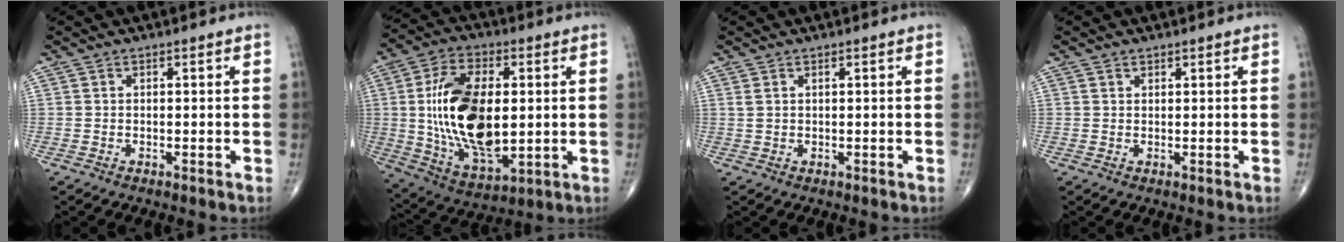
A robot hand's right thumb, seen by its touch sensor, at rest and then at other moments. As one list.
[{"total": 21.1, "force": [1.1, 11.2, 17.8], "torque": [-0.320, -0.010, 0.030]}, {"total": 1.0, "force": [0.5, 0.4, 0.7], "torque": [-0.015, 0.007, 0.015]}, {"total": 0.5, "force": [0.5, 0.2, -0.1], "torque": [0.008, -0.004, 0.005]}]